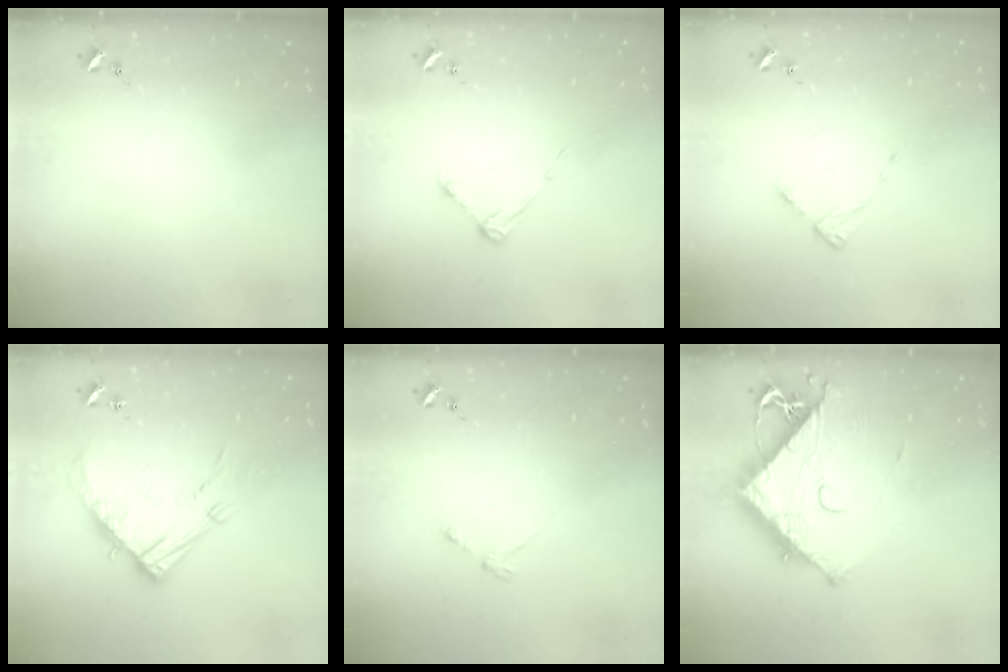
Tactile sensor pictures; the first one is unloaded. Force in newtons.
{"total": 4.3, "press": 4.3, "slide": 0.6}
{"total": 3.7, "press": 3.6, "slide": 0.4}
{"total": 15.1, "press": 15.1, "slide": 1.5}
{"total": 3.0, "press": 2.9, "slide": 0.5}
{"total": 12.7, "press": 12.7, "slide": 1.5}